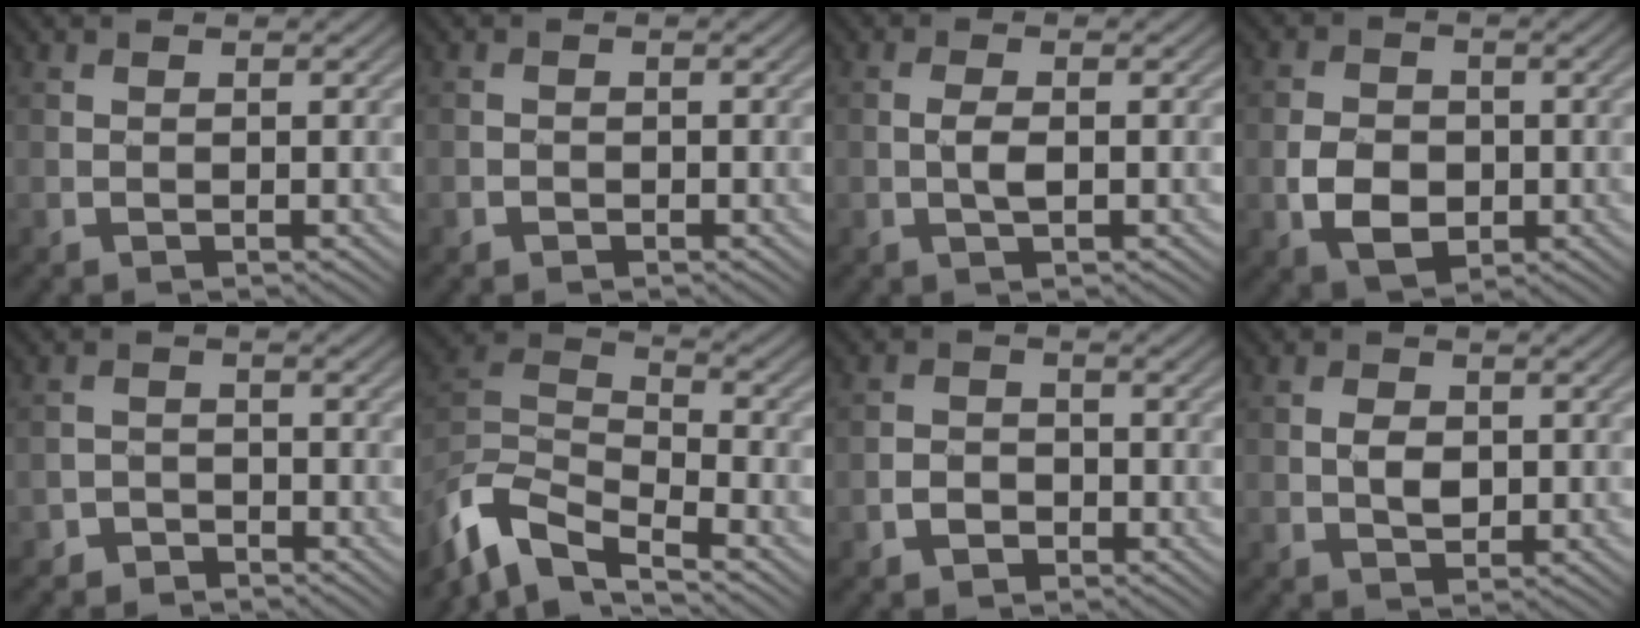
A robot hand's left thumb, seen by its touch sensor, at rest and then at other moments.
{"total": 0.7, "force": [-0.5, 0.5, 0.0], "torque": [0.001, -0.006, -0.011]}
{"total": 2.0, "force": [-0.4, 0.6, 1.9], "torque": [-0.044, 0.000, -0.010]}
{"total": 5.2, "force": [-1.3, 3.9, 3.3], "torque": [-0.069, -0.010, -0.026]}
{"total": 2.1, "force": [-1.8, 1.1, 0.0], "torque": [0.006, 0.005, -0.040]}
{"total": 9.5, "force": [-7.3, 3.0, 5.4], "torque": [-0.118, -0.008, -0.160]}
{"total": 2.5, "force": [-1.5, 1.8, 1.0], "torque": [-0.013, 0.000, -0.034]}
{"total": 2.5, "force": [-0.1, 1.7, 1.8], "torque": [-0.037, -0.003, -0.003]}